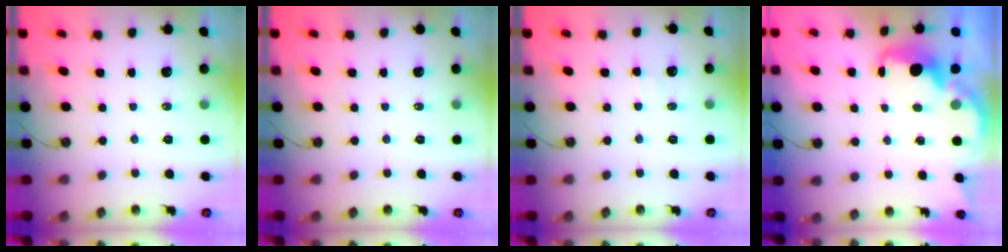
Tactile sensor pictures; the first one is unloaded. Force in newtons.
{"total": 0.0}
{"total": 3.0, "press": 2.9, "slide": 0.8}
{"total": 2.3, "press": 2.0, "slide": 1.1}